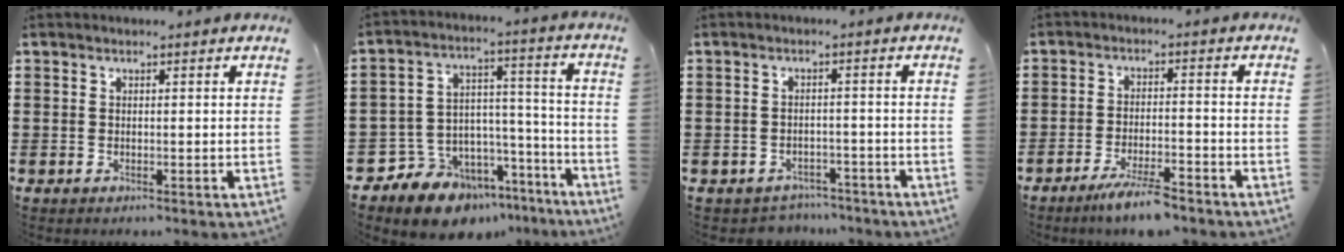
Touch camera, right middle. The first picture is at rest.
{"total": 9.3, "force": [-7.9, 4.8, 0.5], "torque": [-0.023, 0.018, -0.147]}
{"total": 2.3, "force": [-2.2, 0.6, -0.3], "torque": [-0.004, 0.001, -0.049]}
{"total": 5.1, "force": [-4.3, 0.4, 2.9], "torque": [-0.059, -0.007, -0.078]}